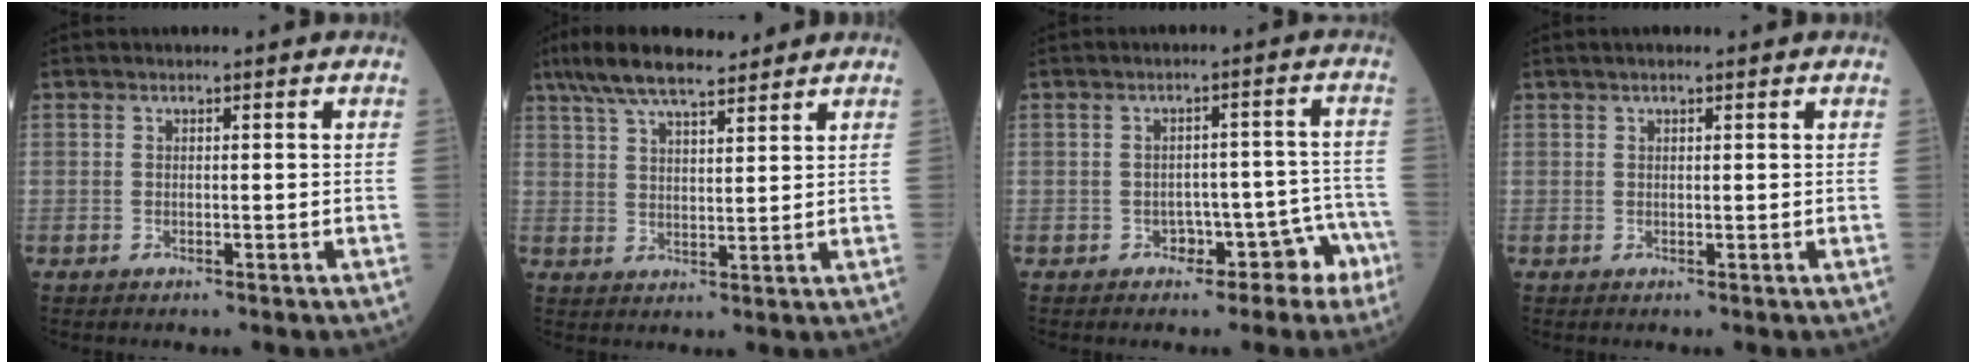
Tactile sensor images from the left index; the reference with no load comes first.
{"total": 10.3, "force": [8.3, 2.1, 5.7], "torque": [-0.111, 0.030, 0.148]}
{"total": 5.6, "force": [-3.6, 3.7, 2.2], "torque": [-0.012, 0.042, -0.041]}
{"total": 2.4, "force": [1.7, 0.5, 1.6], "torque": [-0.031, 0.018, 0.027]}